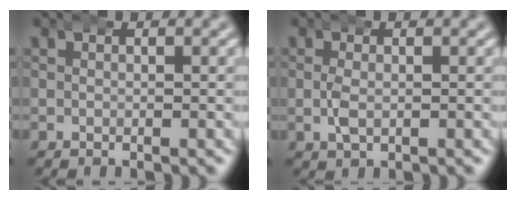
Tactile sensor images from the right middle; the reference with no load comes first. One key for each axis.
{"total": 1.5, "fx": -0.3, "fy": 0.9, "fz": 1.1, "tx": -0.024, "ty": 0.000, "tz": -0.006}